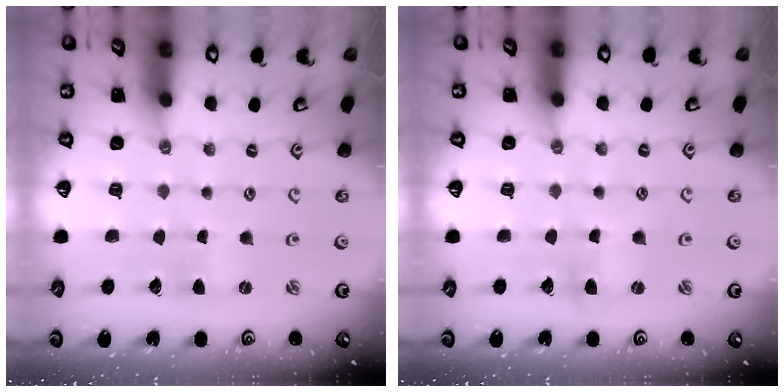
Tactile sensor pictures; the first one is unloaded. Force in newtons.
{"total": 1.7, "press": 1.7, "slide": 0.3}